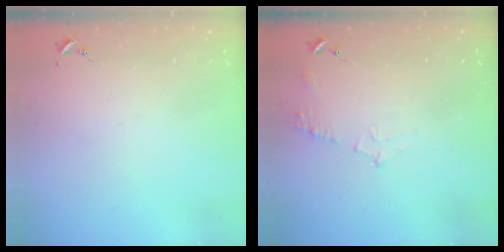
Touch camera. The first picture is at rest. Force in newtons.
{"total": 6.4, "press": 6.4, "slide": 0.8}